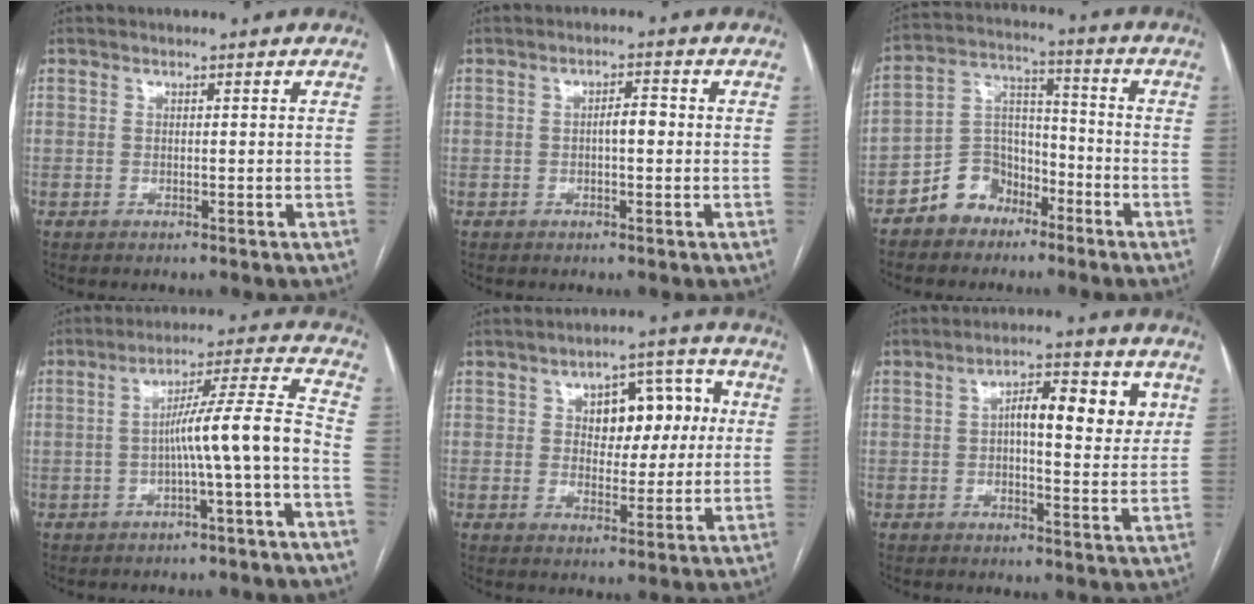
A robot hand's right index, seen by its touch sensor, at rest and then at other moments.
{"total": 2.5, "force": [-0.2, 0.8, 2.4], "torque": [-0.035, 0.006, -0.005]}
{"total": 8.4, "force": [-5.5, 6.0, 2.4], "torque": [-0.050, 0.027, -0.099]}
{"total": 9.4, "force": [-2.6, -0.9, 9.0], "torque": [-0.138, 0.029, -0.039]}
{"total": 9.0, "force": [2.0, 5.2, 7.1], "torque": [-0.085, 0.031, 0.033]}
{"total": 9.4, "force": [2.4, 3.1, 8.6], "torque": [-0.125, 0.018, 0.032]}